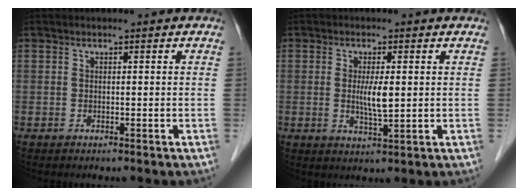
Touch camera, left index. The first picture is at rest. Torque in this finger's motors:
{"motor_torque": [0.47, 0.31, 0.10, 0.03]}